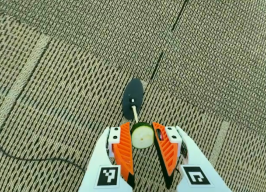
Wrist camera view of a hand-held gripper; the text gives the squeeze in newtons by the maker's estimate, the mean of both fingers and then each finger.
{"total": 6.9, "left": 6.6, "right": 7.3}